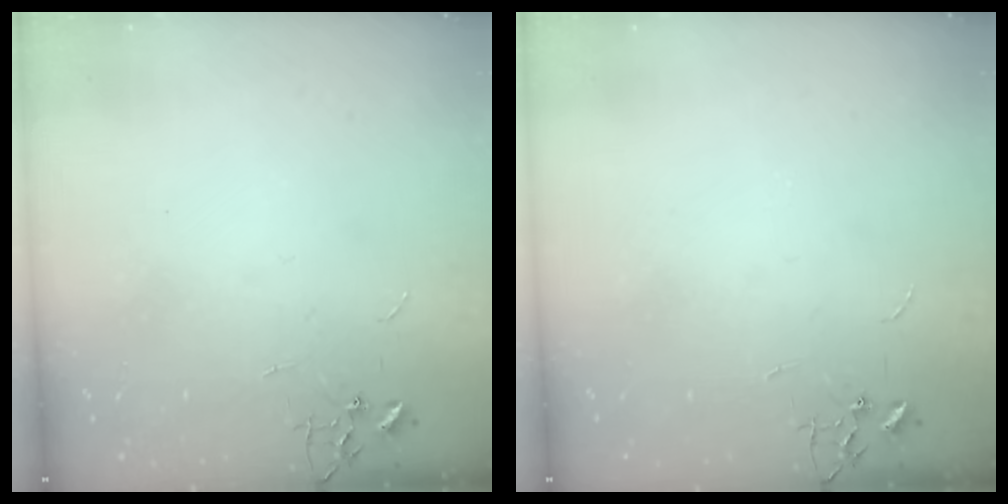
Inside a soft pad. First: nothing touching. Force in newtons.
{"total": 0.0}